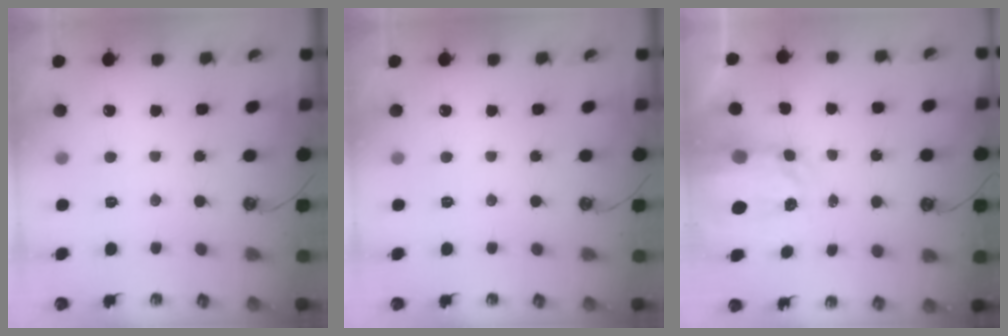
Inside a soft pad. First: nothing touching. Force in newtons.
{"total": 0.0}
{"total": 4.4, "press": 4.3, "slide": 0.9}